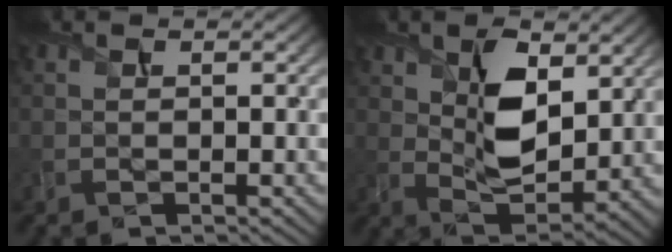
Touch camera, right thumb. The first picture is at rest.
{"total": 8.9, "force": [3.2, 4.7, 6.9], "torque": [-0.136, -0.010, 0.061]}